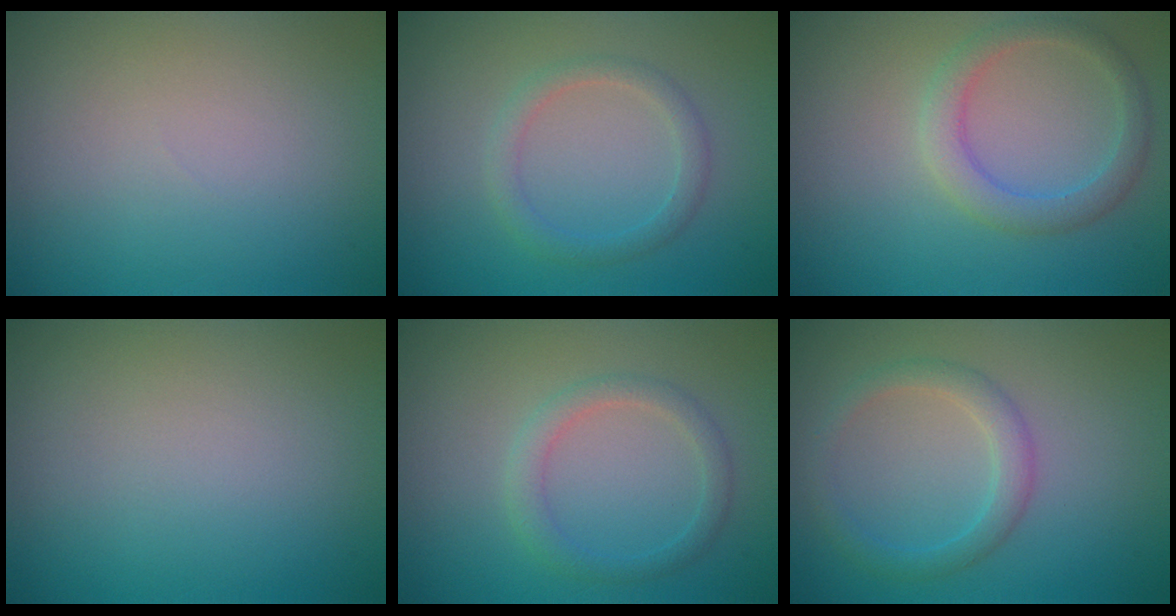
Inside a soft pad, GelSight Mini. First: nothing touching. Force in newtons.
{"total": 1.9, "press": 1.9, "slide": 0.1}
{"total": 2.9, "press": 2.9, "slide": 0.1}
{"total": 0.0}
{"total": 2.0, "press": 2.0, "slide": 0.0}
{"total": 2.4, "press": 2.4, "slide": 0.1}